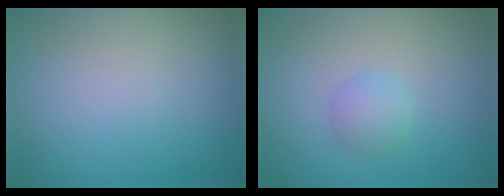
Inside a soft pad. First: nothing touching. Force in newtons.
{"total": 1.8, "press": 1.8, "slide": 0.2}